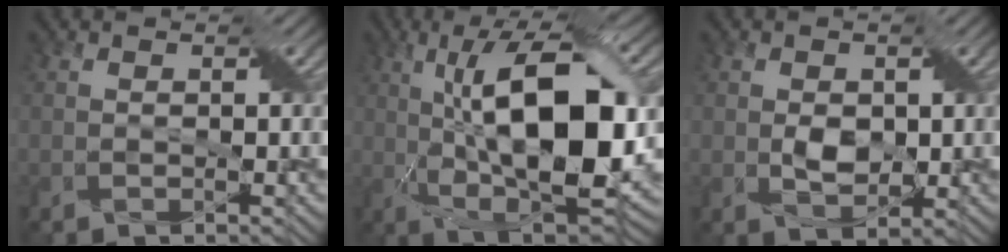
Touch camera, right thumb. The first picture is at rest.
{"total": 16.6, "force": [0.9, 6.6, 15.2], "torque": [-0.241, 0.018, 0.003]}
{"total": 3.3, "force": [0.2, 2.2, 2.4], "torque": [-0.052, -0.002, 0.007]}